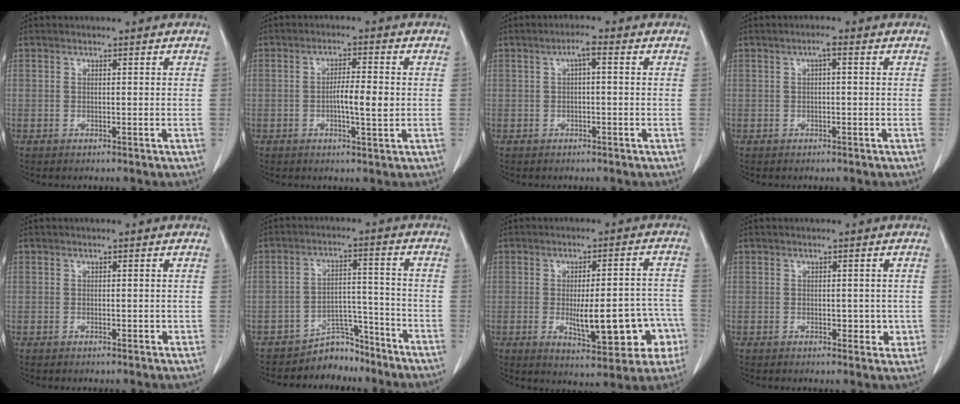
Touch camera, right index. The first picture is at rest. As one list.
[{"total": 4.8, "force": [-0.5, 0.5, 4.7], "torque": [-0.082, -0.001, -0.007]}, {"total": 1.9, "force": [0.4, 0.3, 1.9], "torque": [-0.030, 0.006, 0.007]}, {"total": 1.4, "force": [0.3, 0.2, 1.3], "torque": [-0.021, 0.005, 0.005]}, {"total": 0.9, "force": [-0.1, 0.5, 0.7], "torque": [-0.014, 0.000, 0.002]}, {"total": 6.0, "force": [-5.4, 2.5, 0.1], "torque": [0.006, 0.037, -0.086]}, {"total": 13.9, "force": [-3.9, 4.1, 12.6], "torque": [-0.149, 0.022, -0.035]}, {"total": 3.1, "force": [-0.6, 1.9, 2.5], "torque": [-0.023, 0.000, -0.001]}]